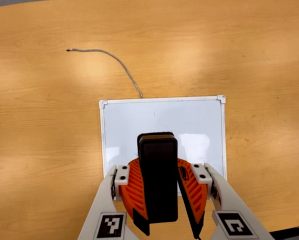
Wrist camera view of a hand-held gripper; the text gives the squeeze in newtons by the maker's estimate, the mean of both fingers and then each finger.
{"total": 9.8, "left": 9.7, "right": 9.9}